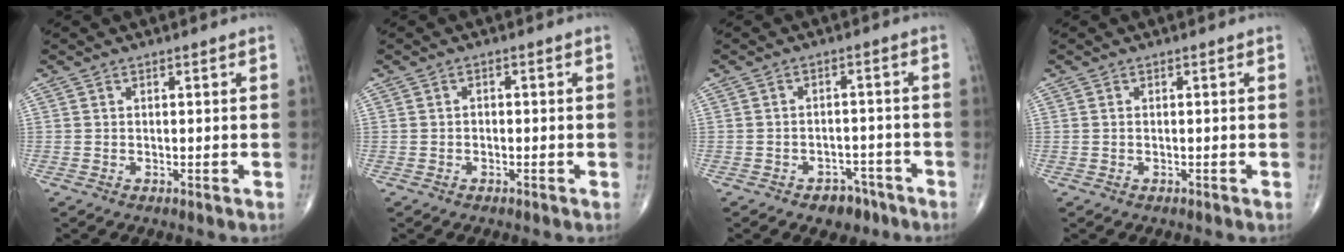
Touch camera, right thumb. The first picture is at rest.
{"total": 0.7, "force": [-0.3, 0.5, 0.3], "torque": [0.001, 0.002, -0.007]}
{"total": 4.8, "force": [-3.1, 3.2, 1.8], "torque": [-0.006, 0.025, -0.039]}
{"total": 0.0}